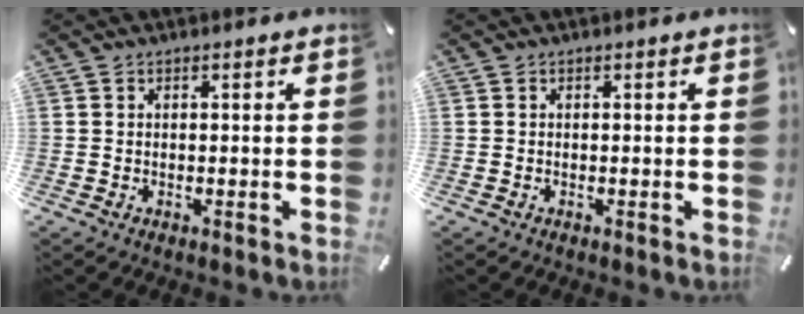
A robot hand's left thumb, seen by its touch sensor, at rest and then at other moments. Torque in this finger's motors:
{"motor_torque": [-0.01, 0.00, 0.02, 0.02, 0.00]}